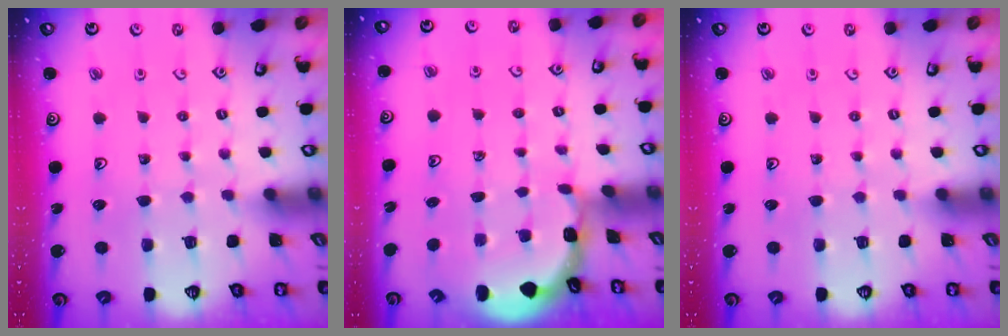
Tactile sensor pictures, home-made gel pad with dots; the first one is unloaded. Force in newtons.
{"total": 1.3, "press": 1.3, "slide": 0.3}
{"total": 0.0}